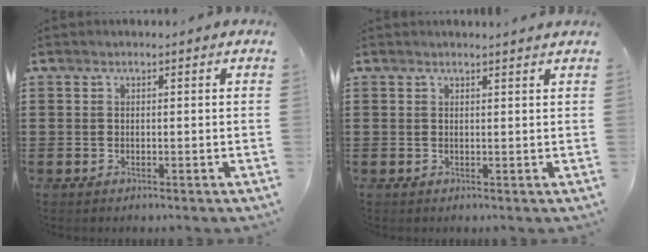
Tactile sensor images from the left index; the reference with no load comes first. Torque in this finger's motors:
{"motor_torque": [-0.38, -0.39, 0.00, 0.03]}